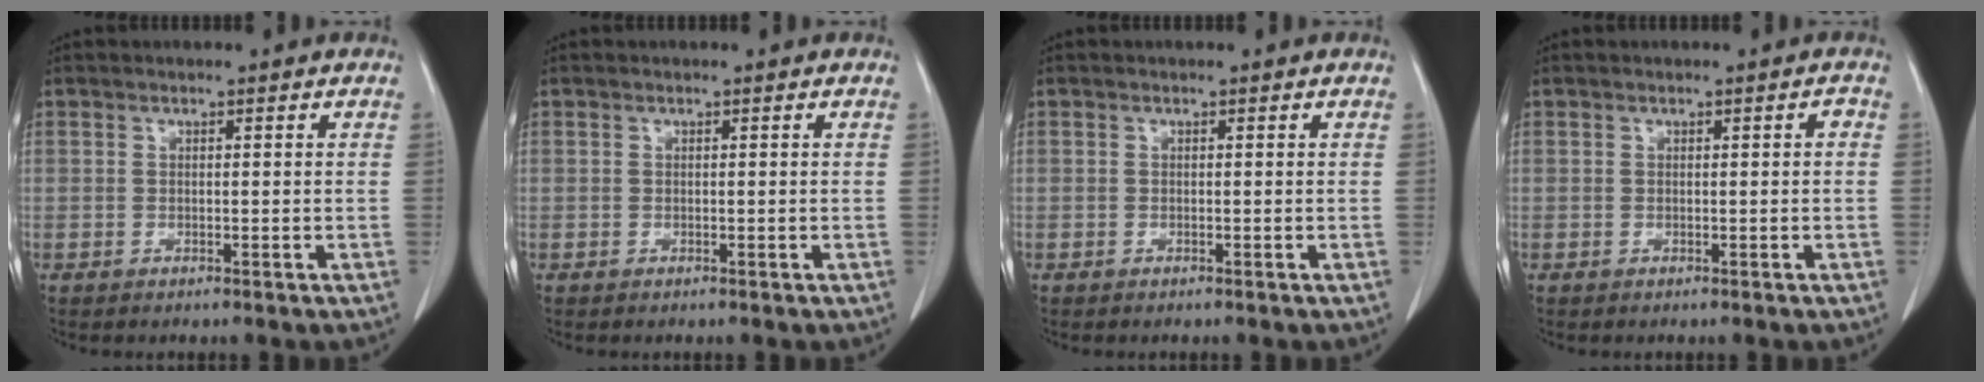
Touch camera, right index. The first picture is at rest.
{"total": 0.0}
{"total": 0.0}
{"total": 0.7, "force": [0.0, 0.3, 0.6], "torque": [-0.008, 0.002, 0.000]}